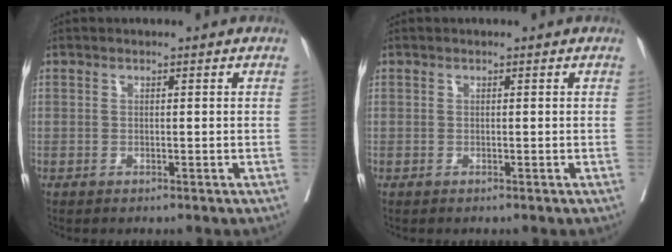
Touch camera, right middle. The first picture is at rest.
{"total": 0.0}